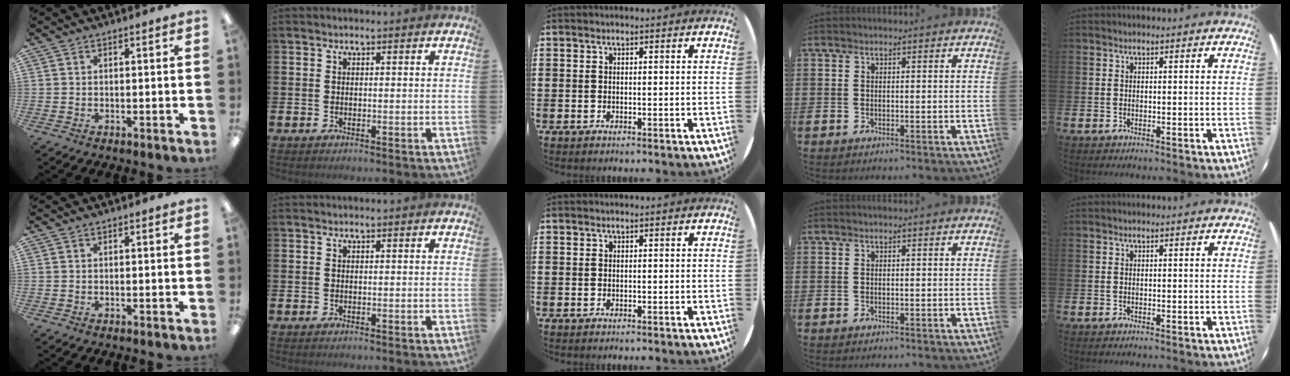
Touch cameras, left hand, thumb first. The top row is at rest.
{}